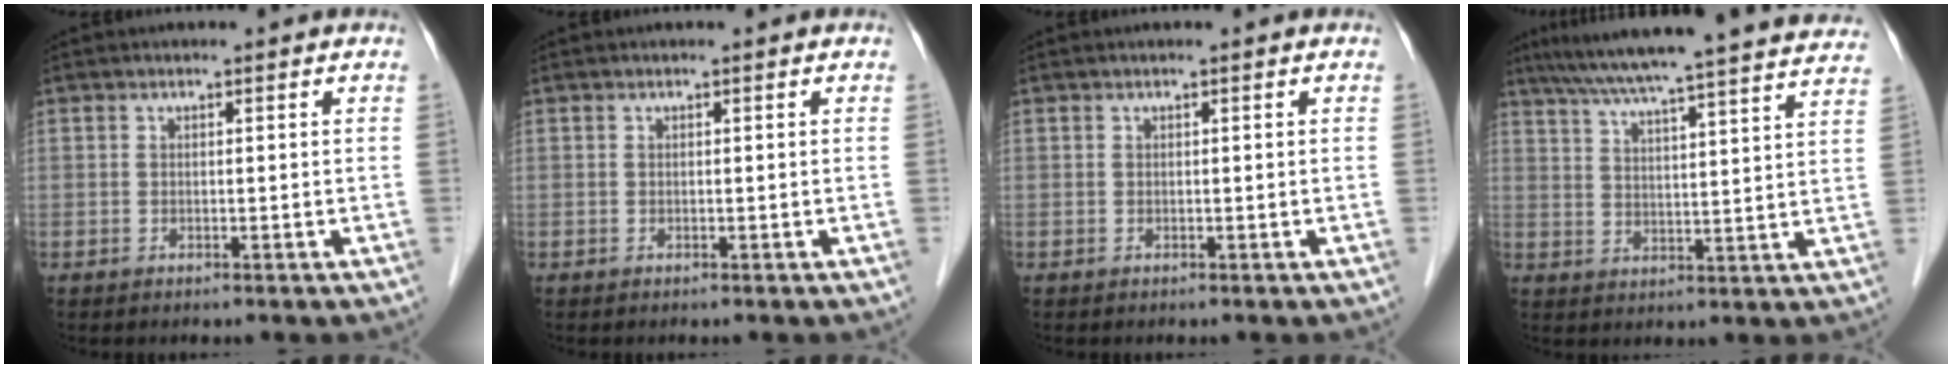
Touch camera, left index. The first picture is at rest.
{"total": 0.0}
{"total": 0.0}
{"total": 28.0, "force": [25.5, 0.7, 11.6], "torque": [-0.187, -0.018, 0.322]}